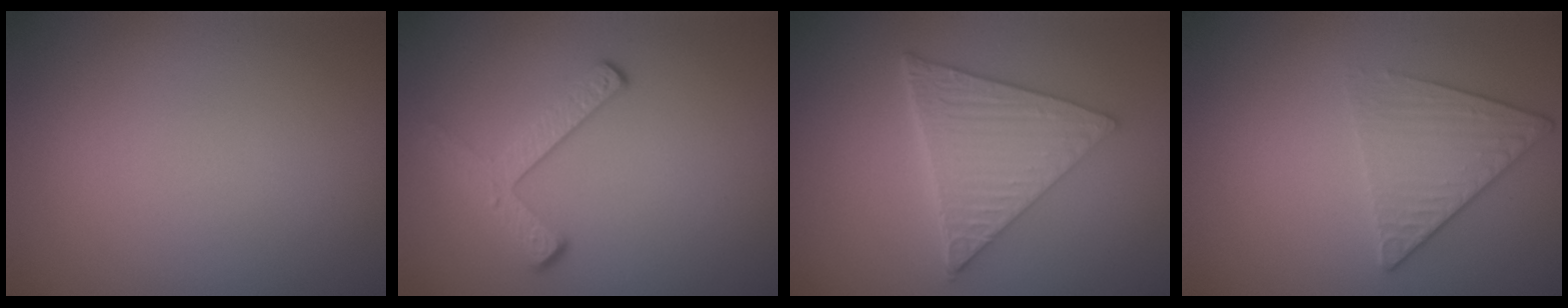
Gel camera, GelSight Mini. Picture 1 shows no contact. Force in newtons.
{"total": 2.9, "press": 2.3, "slide": 1.7}
{"total": 6.1, "press": 4.5, "slide": 4.1}
{"total": 3.3, "press": 2.9, "slide": 1.6}